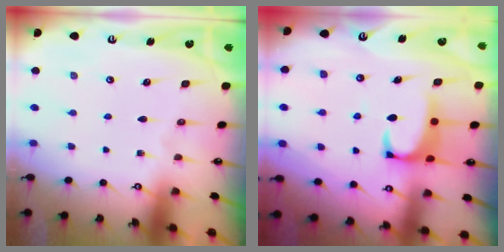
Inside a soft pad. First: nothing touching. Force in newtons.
{"total": 2.2, "press": 2.0, "slide": 0.7}